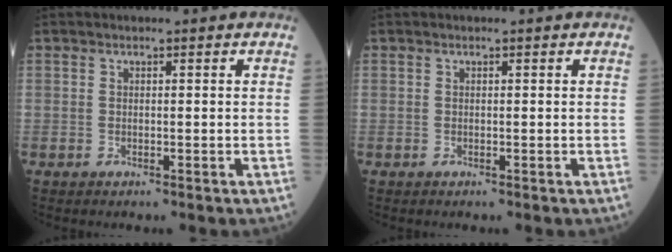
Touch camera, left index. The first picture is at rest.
{"total": 0.0}